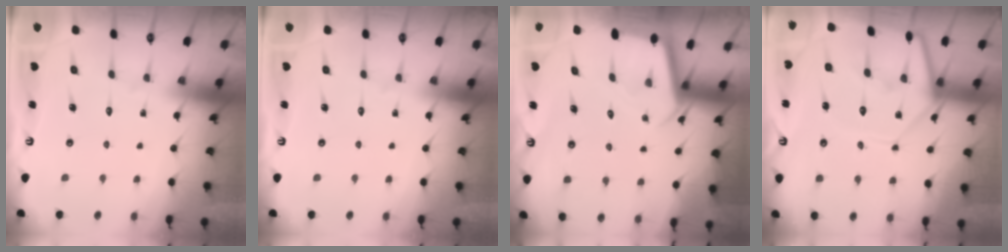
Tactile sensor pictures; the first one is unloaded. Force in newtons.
{"total": 0.0}
{"total": 2.3, "press": 2.3, "slide": 0.1}
{"total": 11.4, "press": 11.4, "slide": 1.0}